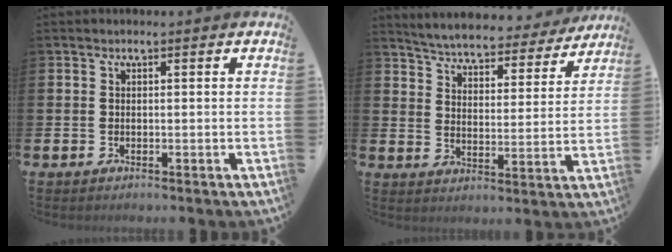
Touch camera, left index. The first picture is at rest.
{"total": 5.1, "force": [4.9, 0.7, 1.0], "torque": [-0.049, -0.040, 0.081]}